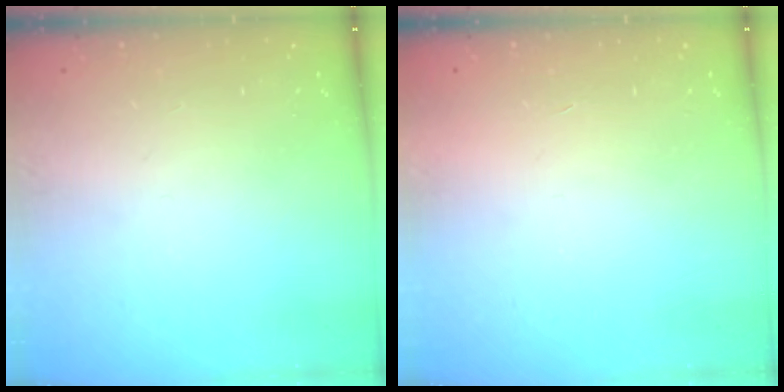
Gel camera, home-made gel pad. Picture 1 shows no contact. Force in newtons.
{"total": 1.5, "press": 1.5, "slide": 0.1}